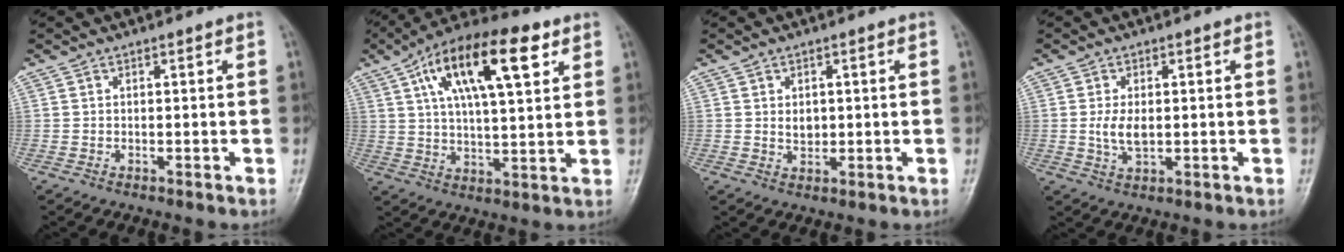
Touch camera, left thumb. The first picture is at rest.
{"total": 18.5, "force": [7.9, 6.9, 15.2], "torque": [-0.239, -0.002, 0.129]}
{"total": 2.6, "force": [0.4, 2.0, 1.7], "torque": [-0.017, -0.004, 0.010]}
{"total": 4.3, "force": [0.1, 2.4, 3.6], "torque": [-0.074, -0.005, 0.003]}